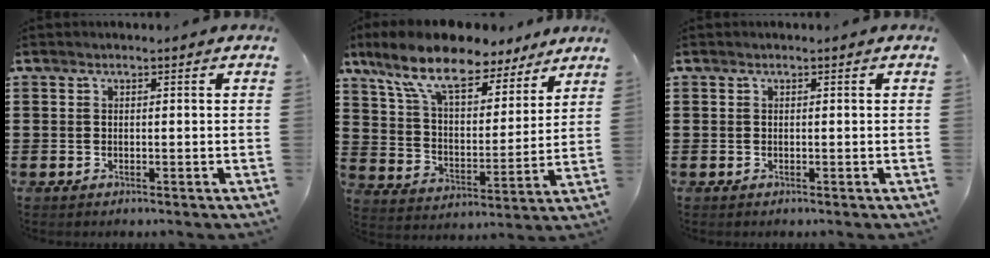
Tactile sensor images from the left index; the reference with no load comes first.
{"total": 12.0, "force": [9.5, 3.5, 6.5], "torque": [-0.162, -0.034, 0.169]}
{"total": 0.0}